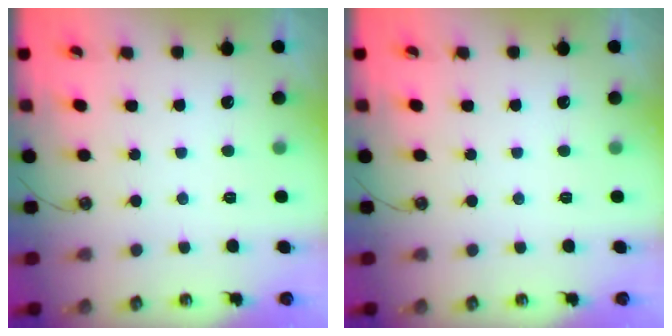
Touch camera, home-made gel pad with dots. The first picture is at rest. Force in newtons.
{"total": 0.0}